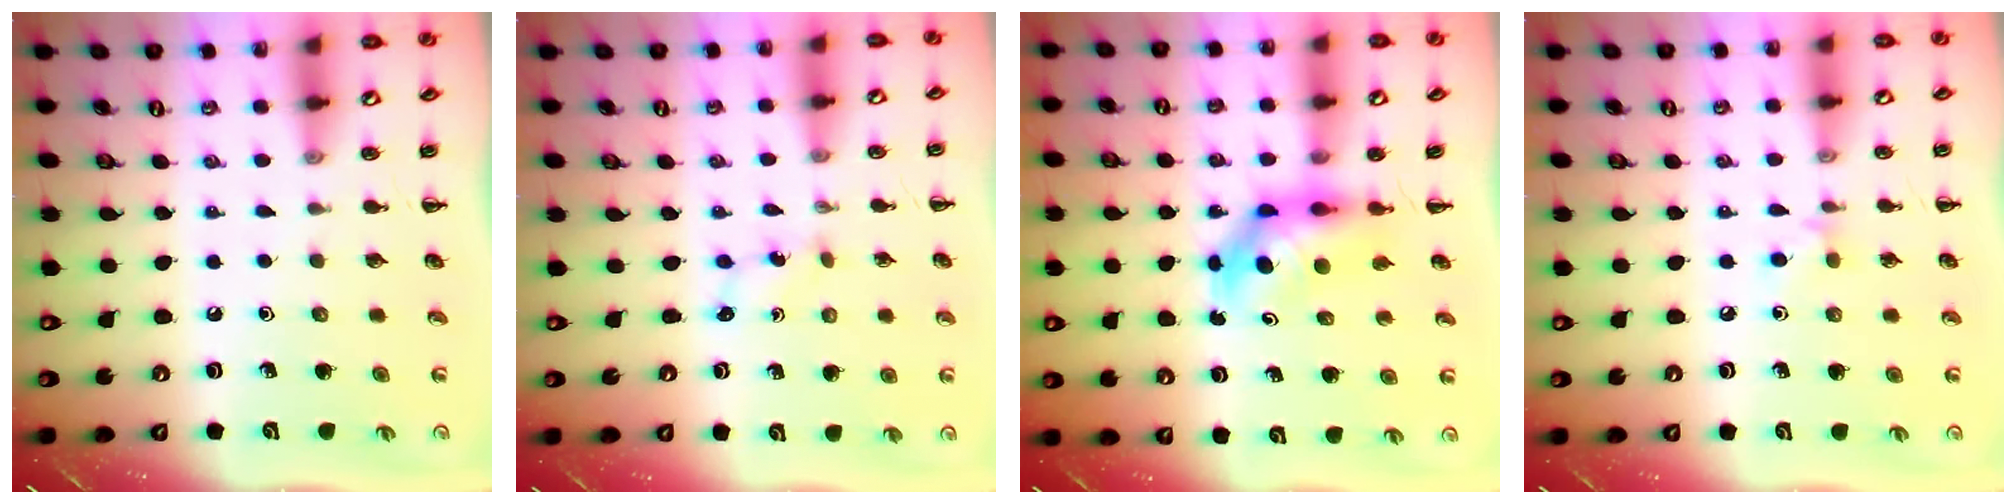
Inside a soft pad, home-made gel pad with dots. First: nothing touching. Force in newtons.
{"total": 1.0, "press": 0.9, "slide": 0.4}
{"total": 5.7, "press": 5.6, "slide": 1.1}
{"total": 4.0, "press": 3.7, "slide": 1.5}